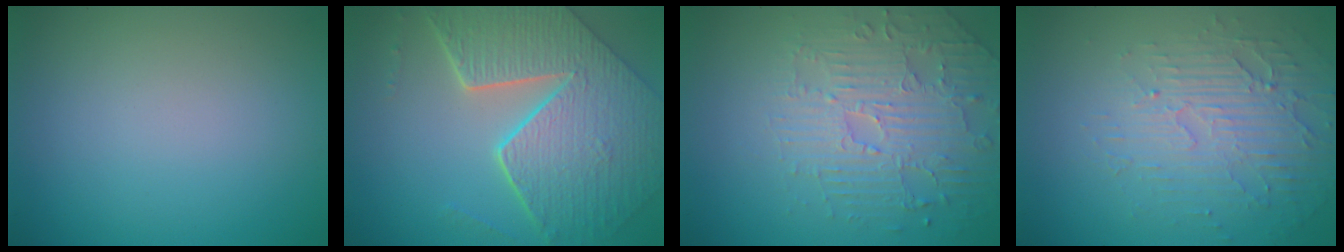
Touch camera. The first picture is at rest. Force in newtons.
{"total": 9.1, "press": 6.5, "slide": 6.3}
{"total": 4.6, "press": 3.7, "slide": 2.7}
{"total": 4.1, "press": 3.3, "slide": 2.4}